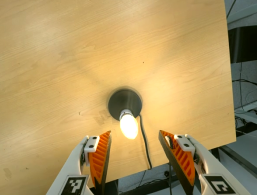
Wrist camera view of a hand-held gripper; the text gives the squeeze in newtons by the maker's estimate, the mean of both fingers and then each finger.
{"total": 0.0}